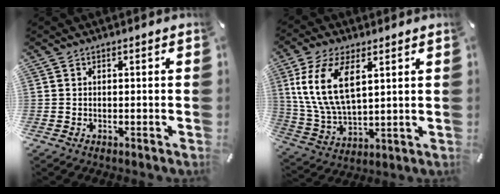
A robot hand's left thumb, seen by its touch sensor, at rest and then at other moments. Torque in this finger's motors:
{"motor_torque": [2.25, 2.27, 1.52, -1.25, 0.39]}